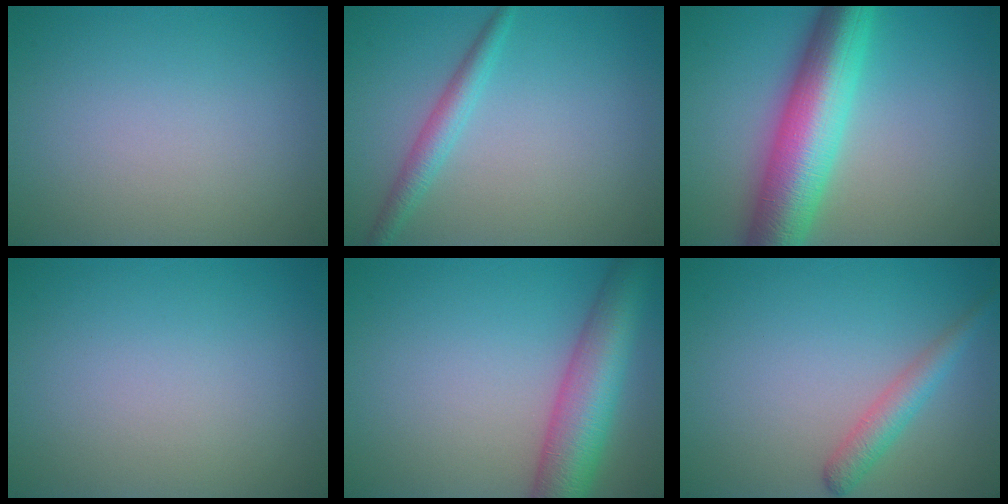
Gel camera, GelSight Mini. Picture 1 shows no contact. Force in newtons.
{"total": 2.3, "press": 2.3, "slide": 0.1}
{"total": 9.8, "press": 9.8, "slide": 0.2}
{"total": 0.0}
{"total": 7.9, "press": 7.9, "slide": 0.3}
{"total": 2.5, "press": 2.5, "slide": 0.1}